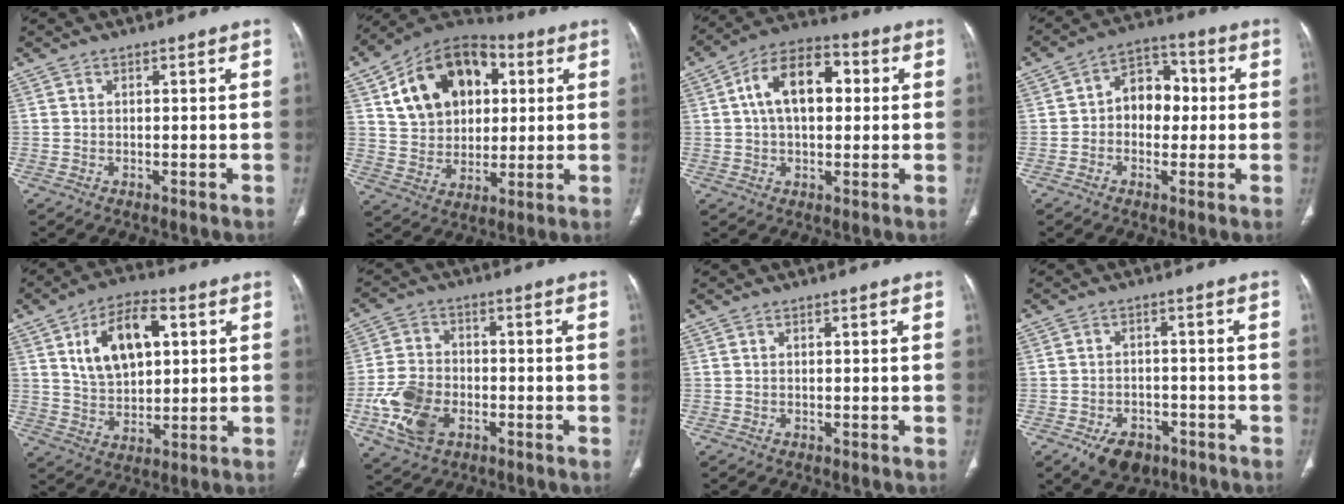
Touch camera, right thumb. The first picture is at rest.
{"total": 19.1, "force": [5.8, 13.7, 12.0], "torque": [-0.162, 0.007, 0.099]}
{"total": 13.3, "force": [2.3, 8.0, 10.4], "torque": [-0.159, 0.026, 0.029]}
{"total": 9.4, "force": [0.2, 6.9, 6.4], "torque": [-0.056, 0.030, -0.007]}
{"total": 13.5, "force": [4.3, 7.7, 10.2], "torque": [-0.153, -0.001, 0.077]}
{"total": 11.2, "force": [-3.9, 7.6, 7.2], "torque": [-0.138, 0.012, -0.073]}
{"total": 0.0}
{"total": 7.9, "force": [-4.6, 5.2, 3.7], "torque": [-0.046, 0.024, -0.062]}